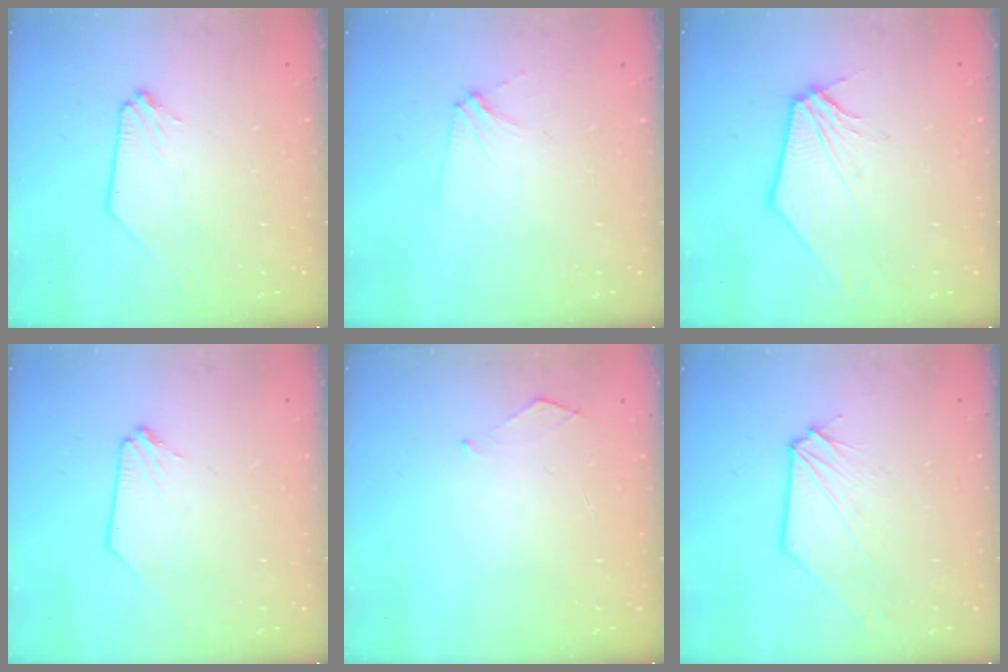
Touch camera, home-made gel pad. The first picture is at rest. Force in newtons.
{"total": 2.8, "press": 2.8, "slide": 0.4}
{"total": 1.8, "press": 1.8, "slide": 0.3}
{"total": 0.0}
{"total": 3.1, "press": 3.1, "slide": 0.4}
{"total": 1.1, "press": 1.1, "slide": 0.1}